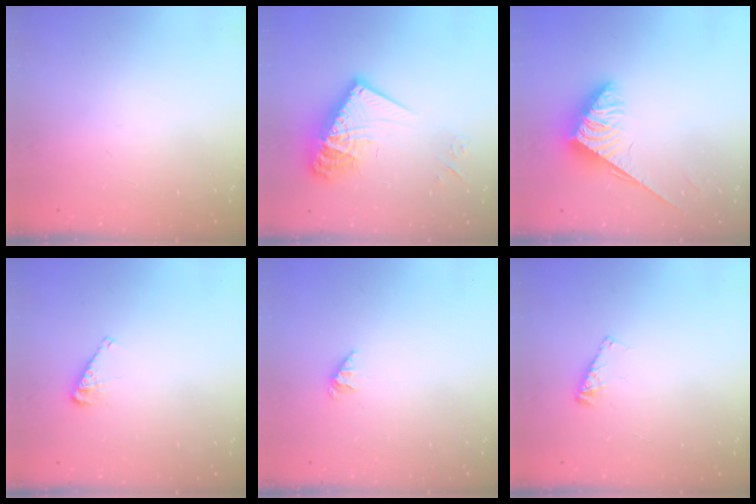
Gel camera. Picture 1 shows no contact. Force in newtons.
{"total": 18.4, "press": 18.3, "slide": 1.6}
{"total": 4.0, "press": 3.9, "slide": 0.6}
{"total": 5.1, "press": 5.0, "slide": 0.4}
{"total": 1.9, "press": 1.9, "slide": 0.4}
{"total": 3.6, "press": 3.6, "slide": 0.3}